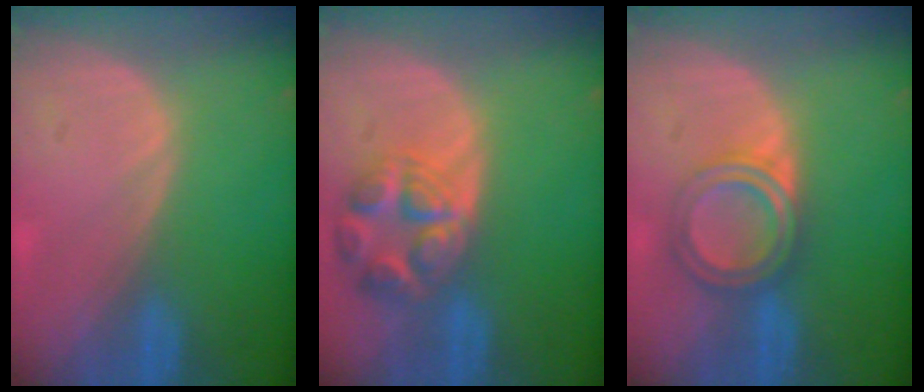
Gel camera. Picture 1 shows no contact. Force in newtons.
{"total": 7.9, "press": 7.0, "slide": 3.6}
{"total": 5.2, "press": 5.2, "slide": 0.1}